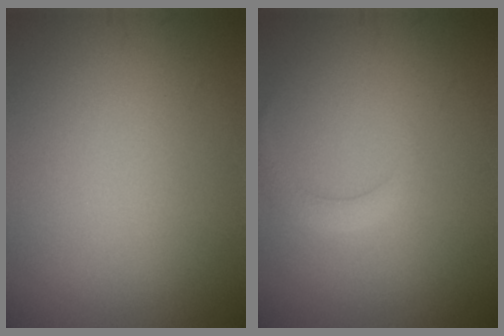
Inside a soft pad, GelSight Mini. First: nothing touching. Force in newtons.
{"total": 1.5, "press": 1.5, "slide": 0.1}